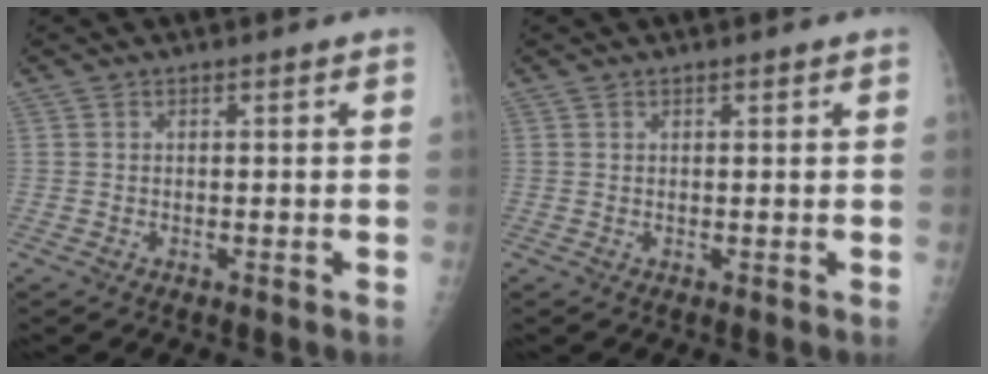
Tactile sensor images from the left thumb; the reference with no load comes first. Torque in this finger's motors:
{"motor_torque": [-0.05, 0.10, -0.21, -0.04, -0.02]}